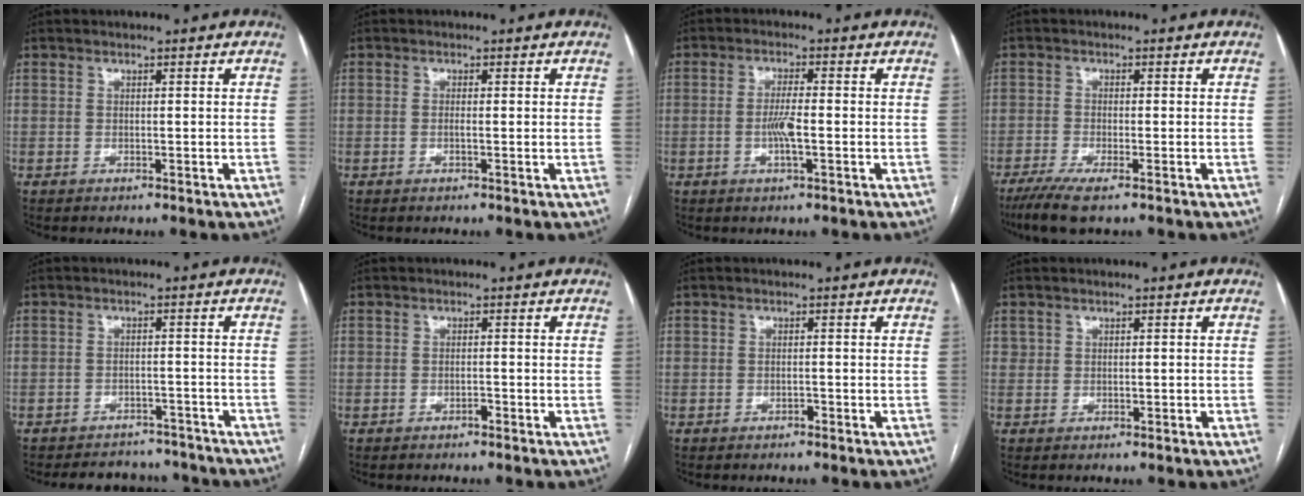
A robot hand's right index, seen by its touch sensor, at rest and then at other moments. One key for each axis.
{"total": 0.9, "fx": -0.1, "fy": 0.0, "fz": 0.9, "tx": -0.017, "ty": -0.001, "tz": -0.002}
{"total": 3.9, "fx": -0.9, "fy": 0.3, "fz": 3.8, "tx": -0.077, "ty": -0.004, "tz": -0.017}
{"total": 6.1, "fx": -4.1, "fy": 0.7, "fz": 4.4, "tx": -0.078, "ty": -0.016, "tz": -0.071}
{"total": 8.7, "fx": -8.1, "fy": 3.0, "fz": 0.7, "tx": 0.000, "ty": 0.013, "tz": -0.099}
{"total": 0.8, "fx": -0.6, "fy": 0.3, "fz": 0.5, "tx": -0.010, "ty": 0.001, "tz": -0.009}
{"total": 0.6, "fx": -0.4, "fy": 0.3, "fz": 0.4, "tx": -0.010, "ty": 0.001, "tz": -0.006}
{"total": 0.8, "fx": 0.2, "fy": 0.8, "fz": 0.3, "tx": -0.005, "ty": 0.007, "tz": 0.007}